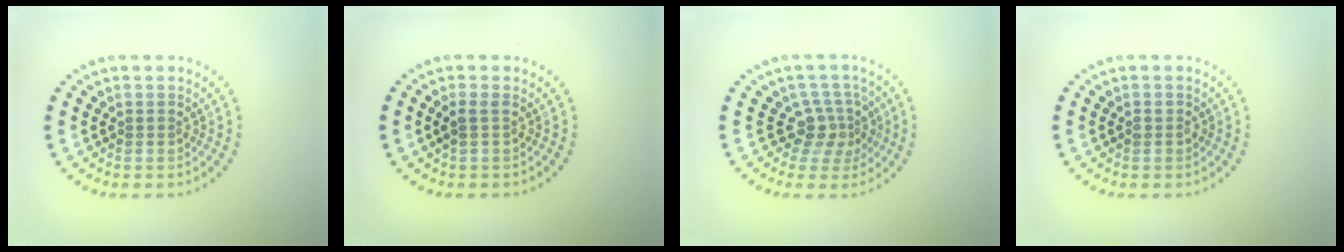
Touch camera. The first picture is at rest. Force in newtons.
{"total": 1.1, "press": 1.0, "slide": 0.5}
{"total": 3.0, "press": 2.3, "slide": 1.9}
{"total": 0.8, "press": 0.8, "slide": 0.3}